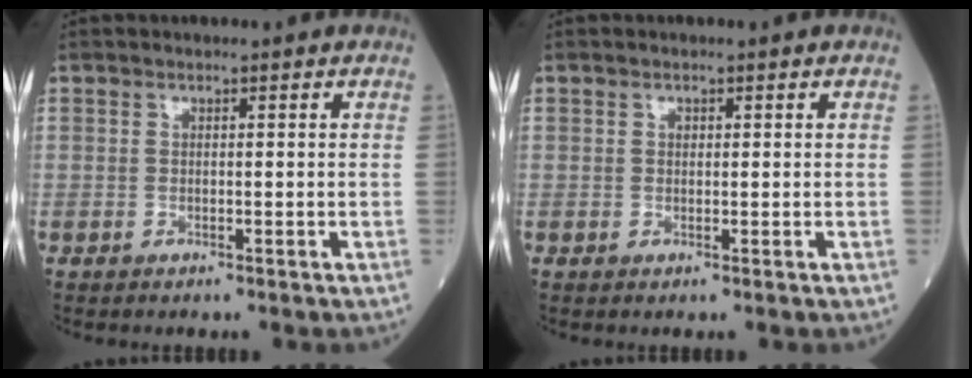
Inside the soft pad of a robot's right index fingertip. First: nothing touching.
{"total": 0.6, "force": [0.2, 0.4, 0.3], "torque": [-0.006, 0.000, 0.003]}